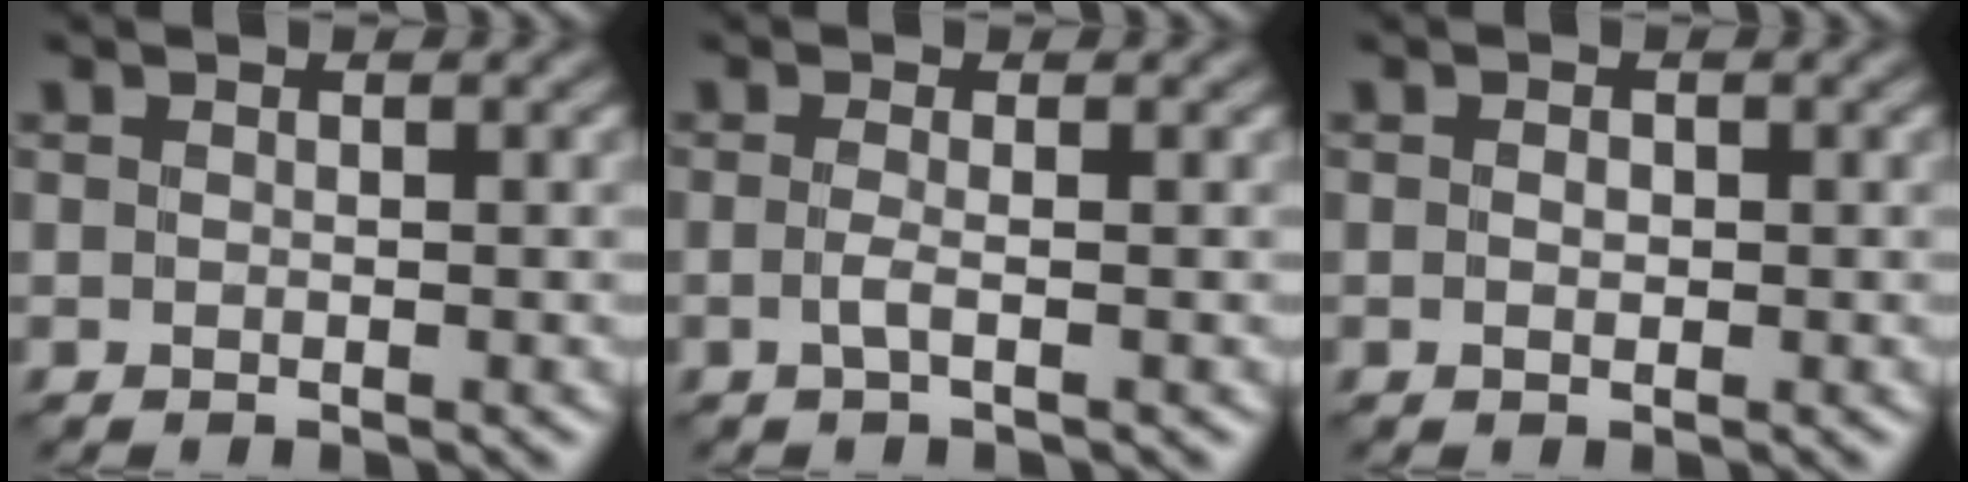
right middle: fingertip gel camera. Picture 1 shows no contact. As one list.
[{"total": 1.4, "force": [-0.3, 0.4, 1.3], "torque": [-0.024, -0.003, -0.009]}, {"total": 0.7, "force": [-0.1, 0.5, 0.6], "torque": [-0.009, -0.001, 0.000]}]